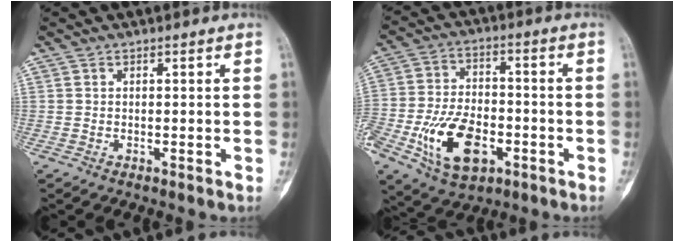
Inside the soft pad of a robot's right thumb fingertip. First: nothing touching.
{"total": 16.0, "force": [-6.0, 9.3, 11.6], "torque": [-0.204, 0.019, -0.101]}